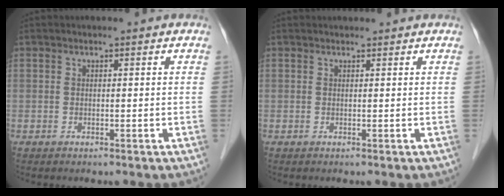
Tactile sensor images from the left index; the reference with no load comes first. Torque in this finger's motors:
{"motor_torque": [0.20, -0.15, 0.00, -0.02]}